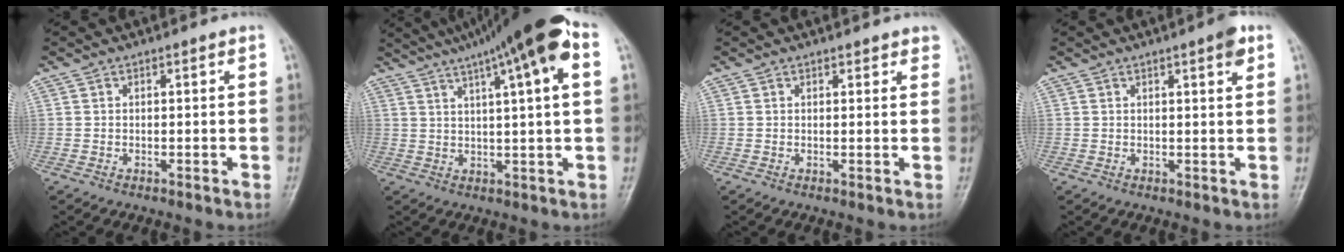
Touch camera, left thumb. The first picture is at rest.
{"total": 16.8, "force": [7.9, 2.3, 14.6], "torque": [-0.227, 0.025, 0.115]}
{"total": 1.7, "force": [1.4, 0.8, 0.6], "torque": [0.010, -0.005, 0.012]}
{"total": 3.1, "force": [1.7, 0.5, 2.5], "torque": [-0.030, -0.005, 0.019]}